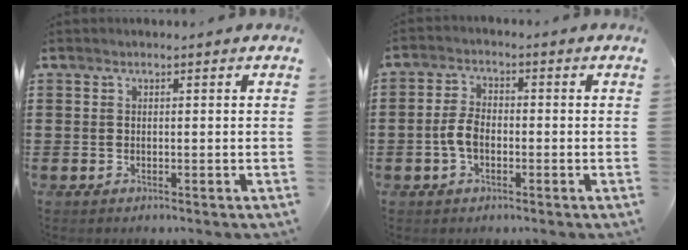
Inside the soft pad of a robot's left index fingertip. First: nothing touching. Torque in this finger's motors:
{"motor_torque": [1.17, 0.70, 0.22, 0.09]}